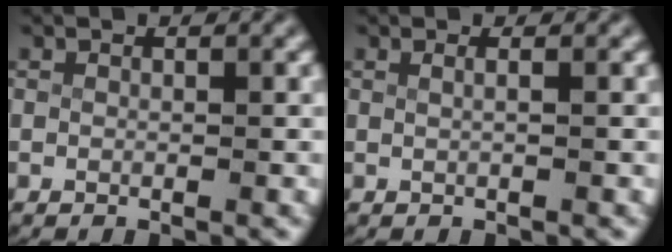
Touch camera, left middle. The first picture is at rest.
{"total": 0.7, "force": [0.1, -0.2, 0.7], "torque": [-0.014, -0.002, 0.004]}